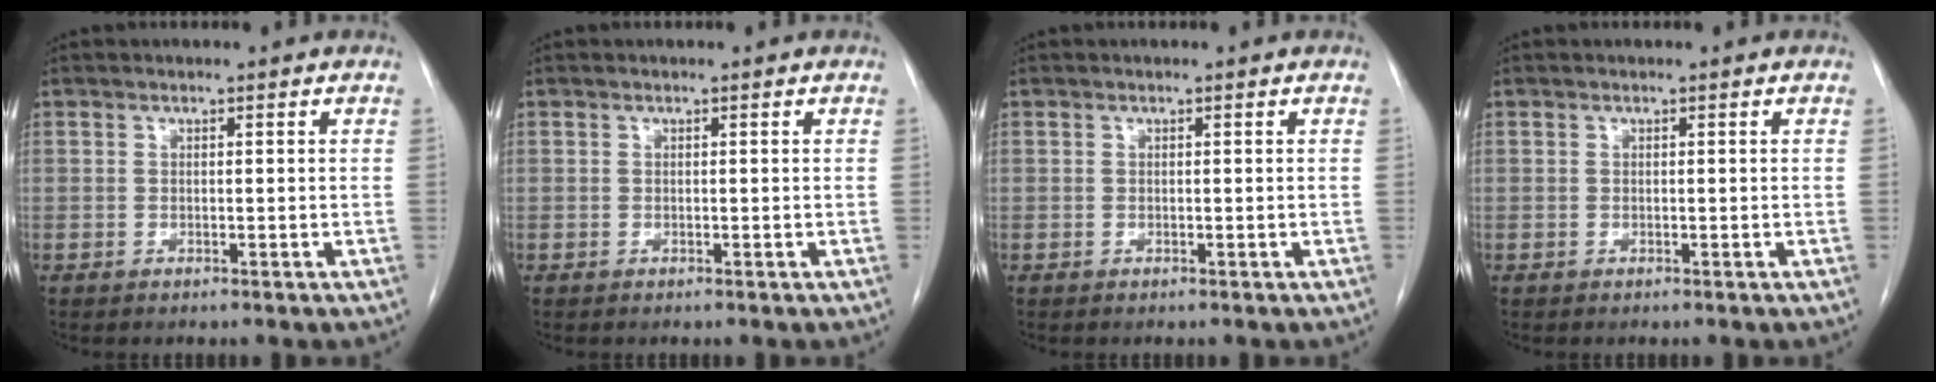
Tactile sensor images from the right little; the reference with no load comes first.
{"total": 0.0}
{"total": 0.0}
{"total": 0.0}